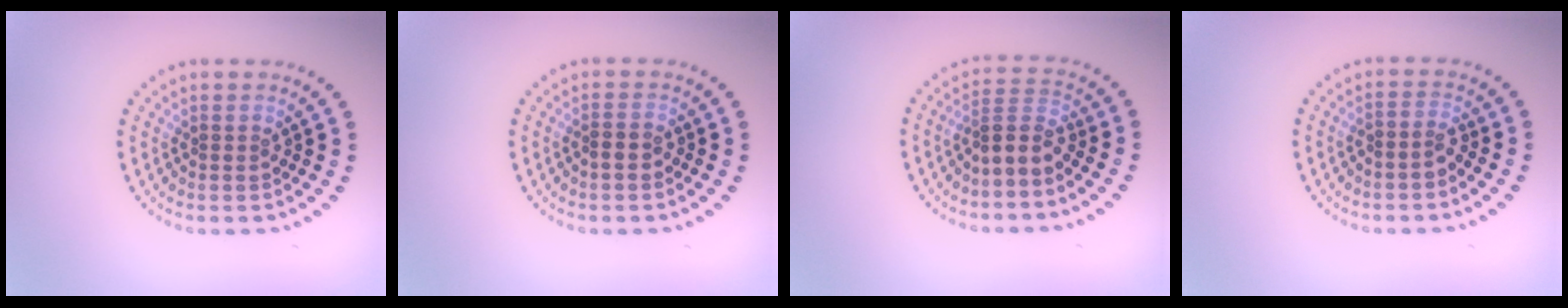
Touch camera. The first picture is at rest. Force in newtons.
{"total": 0.8, "press": 0.7, "slide": 0.5}
{"total": 2.8, "press": 2.1, "slide": 1.9}
{"total": 1.6, "press": 1.2, "slide": 1.0}